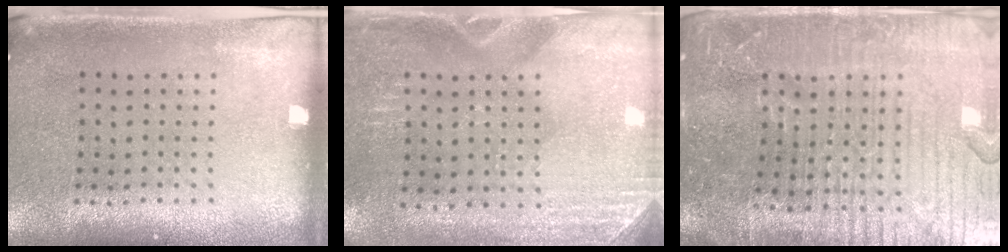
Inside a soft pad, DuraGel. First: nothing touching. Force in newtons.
{"total": 2.9, "press": 2.6, "slide": 1.2}
{"total": 5.8, "press": 5.3, "slide": 2.5}